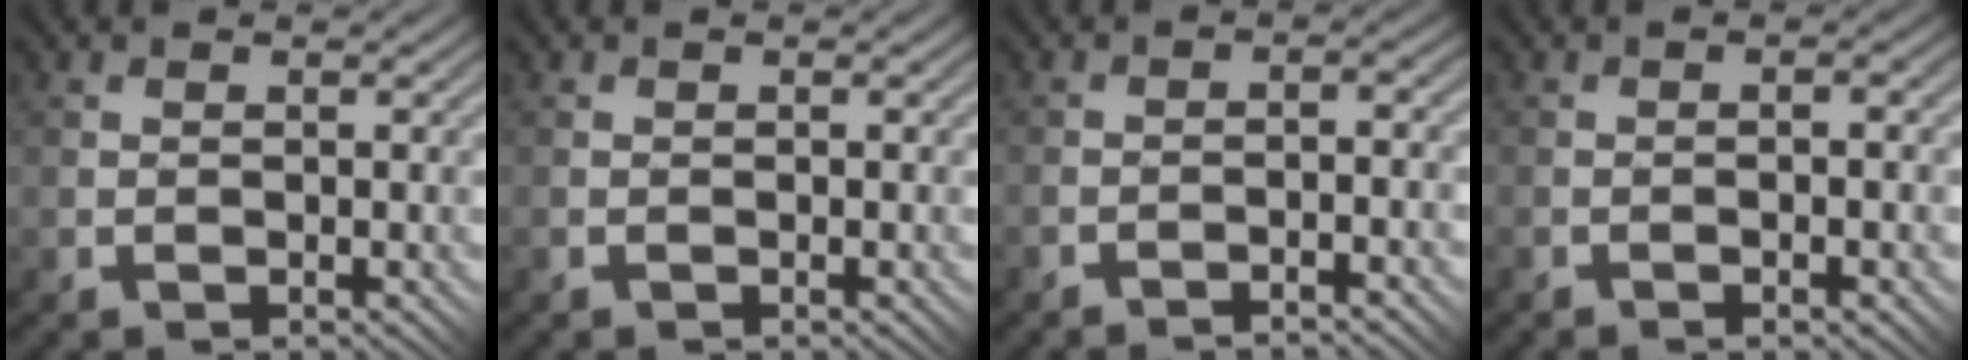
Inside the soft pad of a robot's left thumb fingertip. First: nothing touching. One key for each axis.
{"total": 0.0}
{"total": 3.1, "fx": -2.4, "fy": 0.0, "fz": 2.0, "tx": -0.032, "ty": 0.009, "tz": -0.044}
{"total": 3.5, "fx": -1.6, "fy": 0.8, "fz": 3.0, "tx": -0.036, "ty": 0.005, "tz": -0.016}